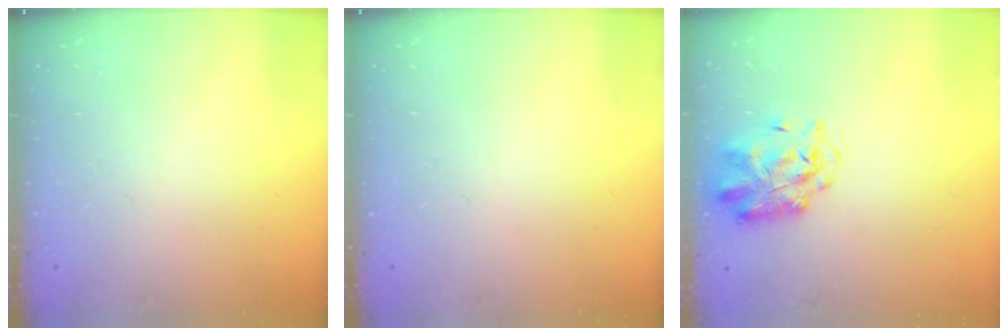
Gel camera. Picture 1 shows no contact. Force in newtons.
{"total": 0.0}
{"total": 2.8, "press": 2.7, "slide": 0.8}